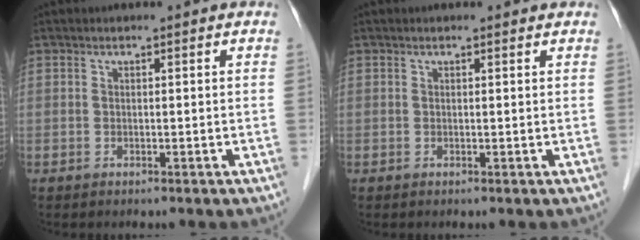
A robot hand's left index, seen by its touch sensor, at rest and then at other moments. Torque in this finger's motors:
{"motor_torque": [0.41, -0.48, 0.13, 0.01]}